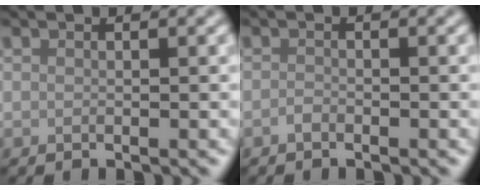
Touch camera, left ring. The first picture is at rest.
{"total": 0.7, "force": [-0.5, 0.2, 0.3], "torque": [-0.006, -0.001, -0.012]}